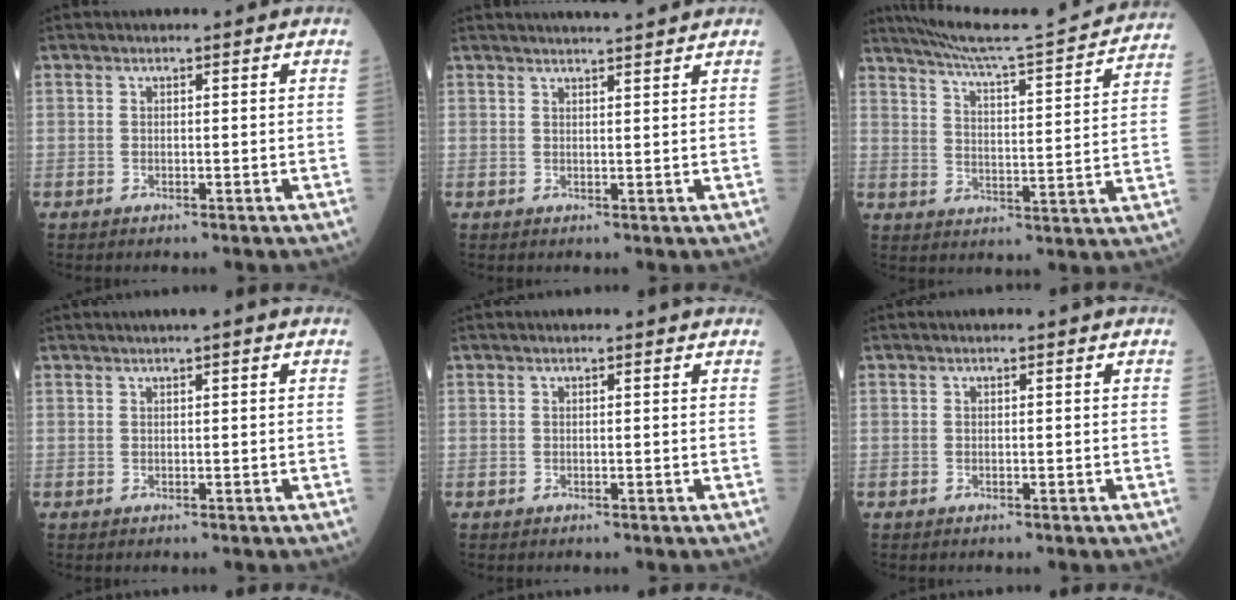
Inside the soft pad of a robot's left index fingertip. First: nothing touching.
{"total": 4.9, "force": [4.5, -0.4, 1.7], "torque": [-0.020, 0.019, 0.057]}
{"total": 21.1, "force": [19.6, -0.2, 7.8], "torque": [-0.129, -0.032, 0.260]}
{"total": 1.3, "force": [0.8, -0.1, 1.1], "torque": [-0.016, 0.009, 0.014]}
{"total": 1.3, "force": [-1.1, -0.1, -0.6], "torque": [0.006, 0.002, -0.019]}
{"total": 0.0}